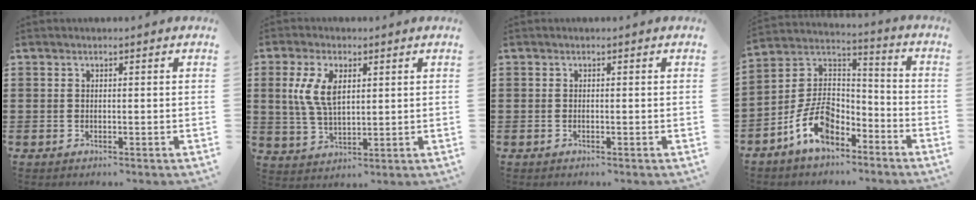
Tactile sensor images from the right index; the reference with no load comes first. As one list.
[{"total": 7.0, "force": [1.9, 3.5, 5.7], "torque": [-0.129, 0.009, 0.030]}, {"total": 0.0}, {"total": 10.3, "force": [-6.2, 5.8, 5.8], "torque": [-0.140, 0.012, -0.122]}]